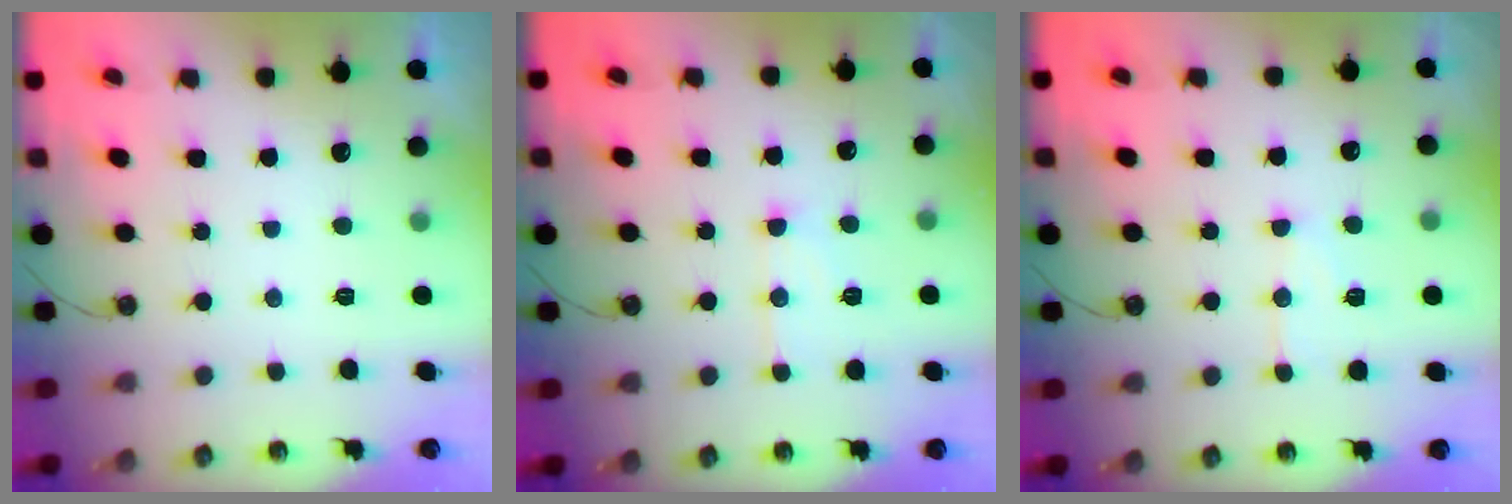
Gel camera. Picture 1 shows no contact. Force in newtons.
{"total": 9.7, "press": 9.7, "slide": 0.9}
{"total": 8.6, "press": 8.6, "slide": 0.8}